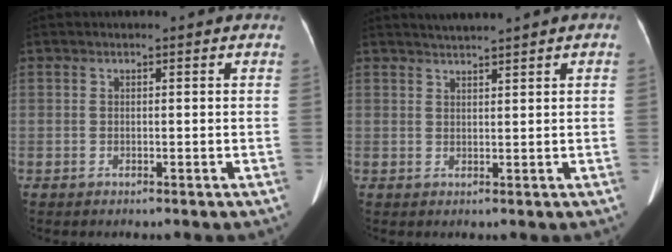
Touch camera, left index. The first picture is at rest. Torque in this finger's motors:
{"motor_torque": [0.57, -1.12, 0.04, 0.00]}